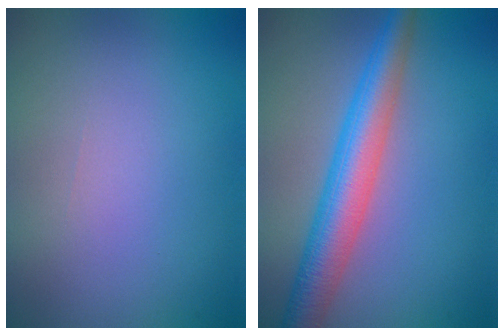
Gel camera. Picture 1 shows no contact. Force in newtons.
{"total": 5.7, "press": 5.7, "slide": 0.1}